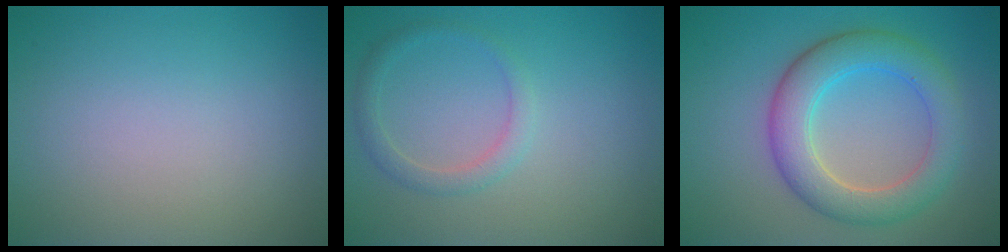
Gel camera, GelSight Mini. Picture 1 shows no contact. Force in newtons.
{"total": 1.7, "press": 1.7, "slide": 0.1}
{"total": 5.8, "press": 5.8, "slide": 0.2}